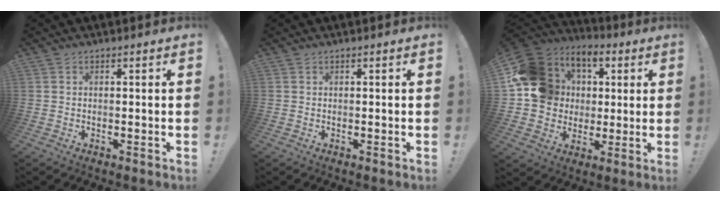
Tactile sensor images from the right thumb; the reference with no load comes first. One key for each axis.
{"total": 0.0}
{"total": 17.3, "fx": 2.6, "fy": 15.8, "fz": 6.4, "tx": -0.103, "ty": -0.008, "tz": 0.078}